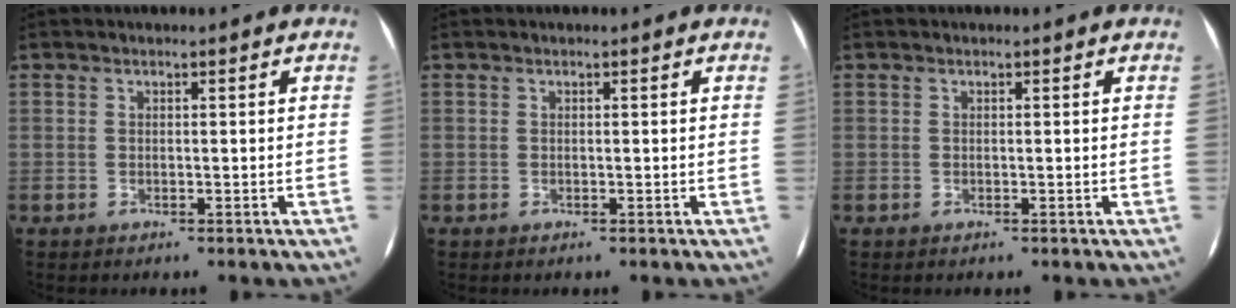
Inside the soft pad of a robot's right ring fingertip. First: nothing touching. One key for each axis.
{"total": 0.0}
{"total": 0.0}